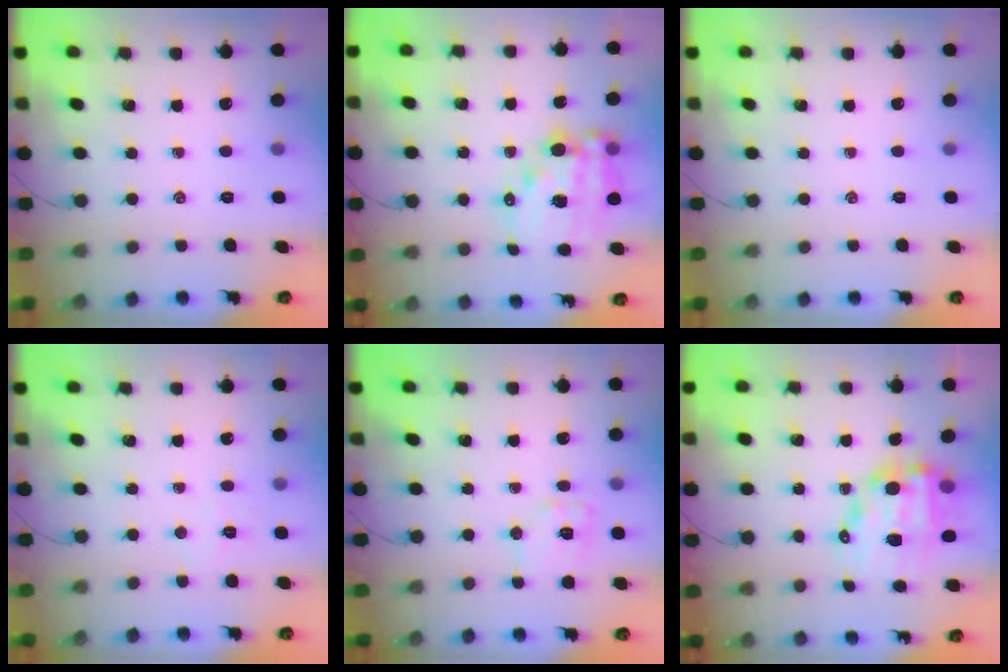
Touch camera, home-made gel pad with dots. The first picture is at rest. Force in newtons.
{"total": 16.6, "press": 16.2, "slide": 3.6}
{"total": 0.0}
{"total": 3.7, "press": 3.6, "slide": 0.8}
{"total": 9.7, "press": 9.6, "slide": 1.2}
{"total": 12.3, "press": 11.9, "slide": 3.0}